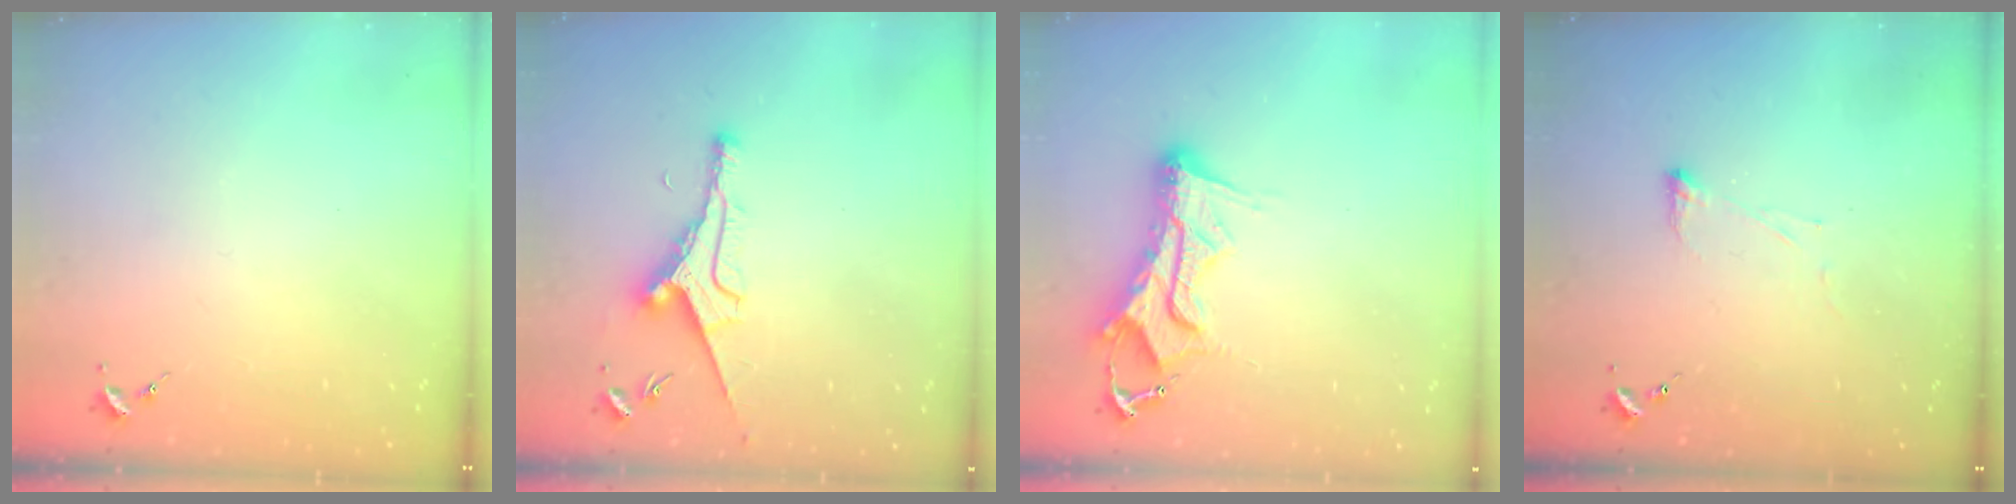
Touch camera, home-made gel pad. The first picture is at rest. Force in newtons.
{"total": 9.4, "press": 9.4, "slide": 0.9}
{"total": 13.8, "press": 13.8, "slide": 1.2}
{"total": 3.6, "press": 3.4, "slide": 1.0}